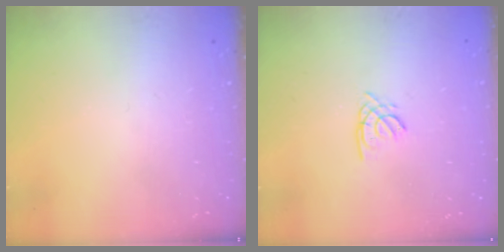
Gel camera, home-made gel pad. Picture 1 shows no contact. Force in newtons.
{"total": 1.6, "press": 1.5, "slide": 0.4}